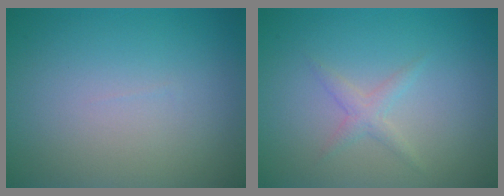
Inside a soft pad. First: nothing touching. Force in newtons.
{"total": 1.3, "press": 1.3, "slide": 0.1}